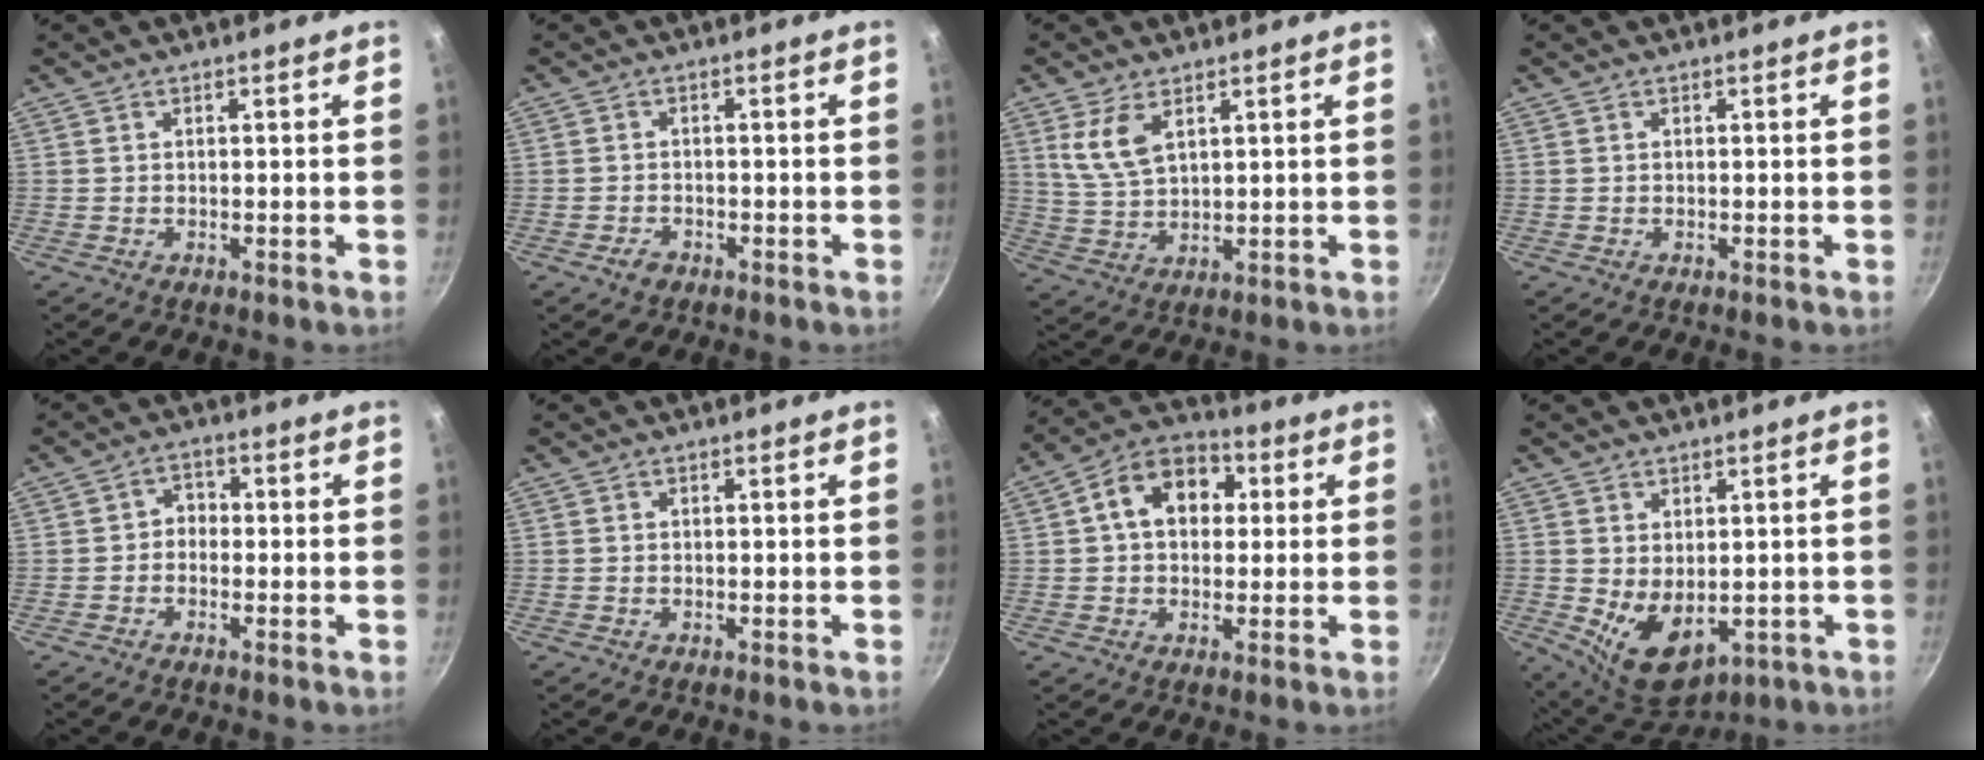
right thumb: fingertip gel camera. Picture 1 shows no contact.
{"total": 2.1, "force": [-1.4, 1.4, 0.9], "torque": [-0.012, 0.013, -0.022]}
{"total": 7.2, "force": [3.4, 3.5, 5.3], "torque": [-0.099, -0.020, 0.073]}
{"total": 0.0}
{"total": 3.1, "force": [-0.8, 2.6, 1.5], "torque": [-0.006, 0.015, -0.022]}
{"total": 0.0}
{"total": 12.3, "force": [2.3, 9.1, 8.0], "torque": [-0.092, 0.025, 0.018]}
{"total": 9.3, "force": [-0.6, 6.0, 7.1], "torque": [-0.091, -0.022, 0.012]}